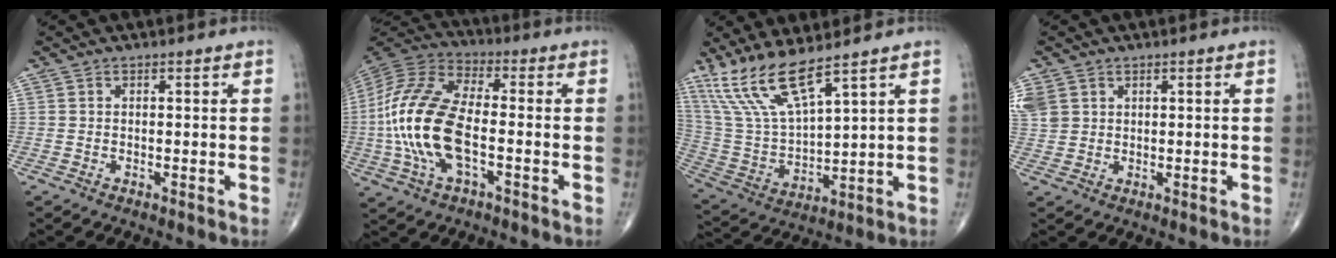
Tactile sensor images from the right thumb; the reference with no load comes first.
{"total": 18.9, "force": [-3.0, 8.7, 16.5], "torque": [-0.363, 0.022, -0.059]}
{"total": 13.2, "force": [9.6, 2.7, 8.7], "torque": [-0.180, -0.047, 0.209]}
{"total": 8.5, "force": [3.1, 6.9, 3.9], "torque": [-0.109, 0.011, 0.071]}